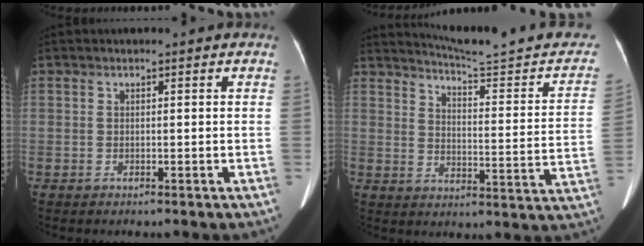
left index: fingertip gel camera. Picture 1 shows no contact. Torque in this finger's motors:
{"motor_torque": [0.15, -0.77, -0.02, 0.02]}